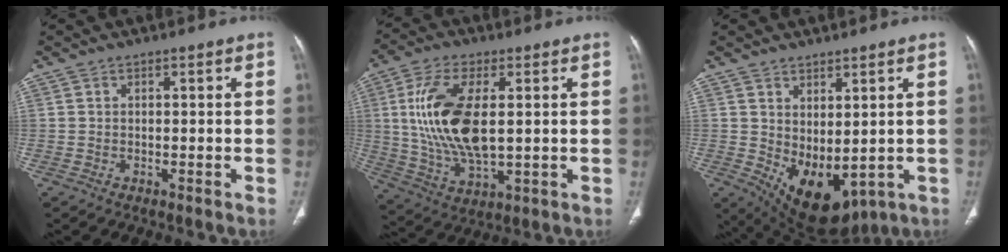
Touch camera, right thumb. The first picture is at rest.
{"total": 16.4, "force": [2.1, 7.7, 14.3], "torque": [-0.288, -0.012, 0.048]}
{"total": 10.9, "force": [-0.5, 6.0, 9.1], "torque": [-0.124, -0.014, 0.029]}